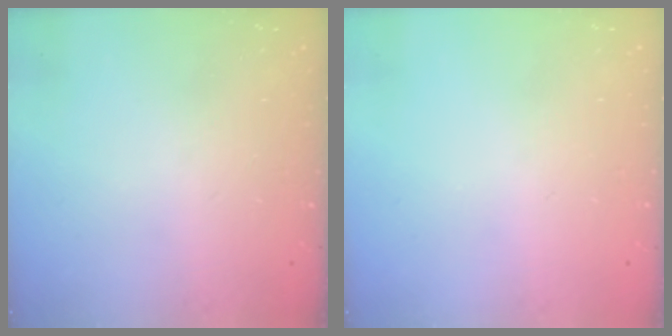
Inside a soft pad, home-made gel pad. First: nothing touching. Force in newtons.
{"total": 0.0}